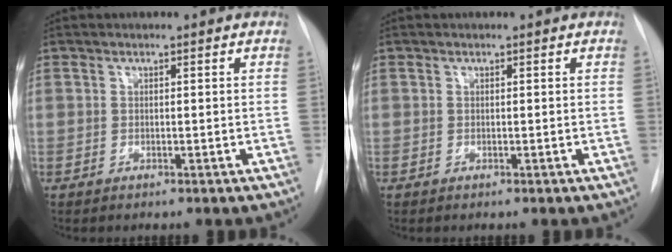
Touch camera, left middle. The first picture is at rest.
{"total": 0.0}